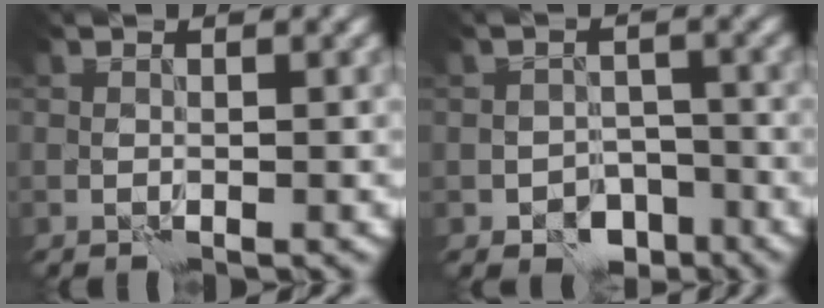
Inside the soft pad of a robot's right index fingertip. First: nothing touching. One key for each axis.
{"total": 4.2, "fx": -2.8, "fy": 2.8, "fz": 1.4, "tx": -0.005, "ty": -0.004, "tz": -0.041}